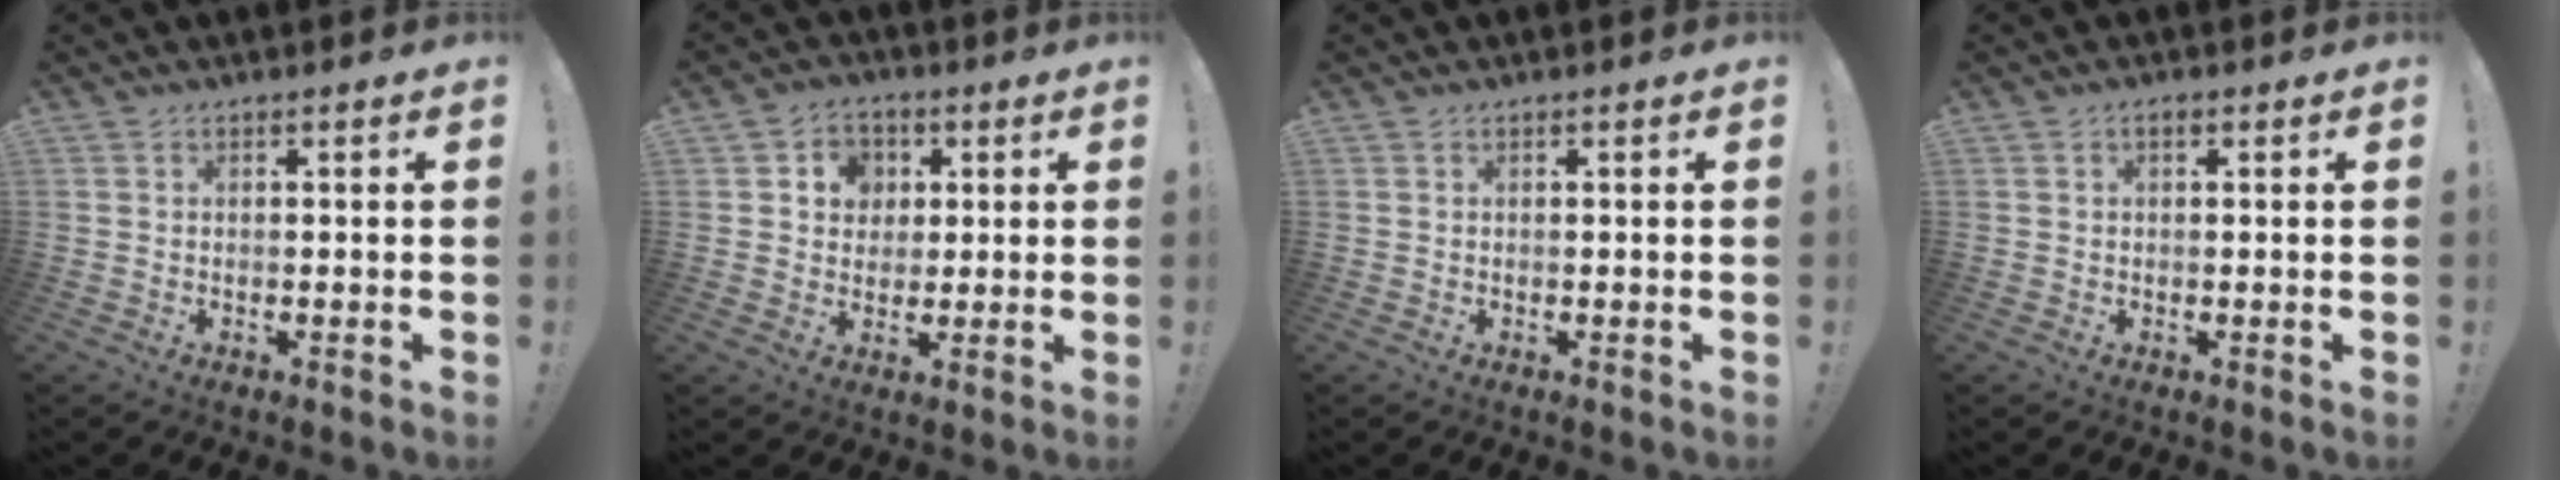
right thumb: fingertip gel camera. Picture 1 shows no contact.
{"total": 7.2, "force": [1.7, 6.6, 2.3], "torque": [-0.034, -0.003, 0.033]}
{"total": 0.0}
{"total": 1.0, "force": [0.5, 0.5, 0.8], "torque": [-0.014, 0.001, 0.007]}